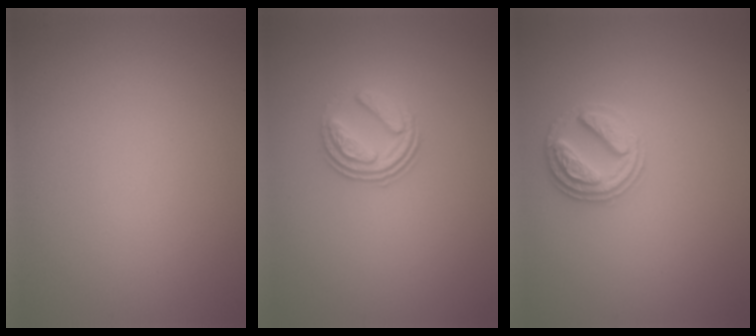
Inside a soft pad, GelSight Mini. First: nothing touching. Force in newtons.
{"total": 3.3, "press": 2.3, "slide": 2.4}
{"total": 2.9, "press": 2.8, "slide": 0.7}